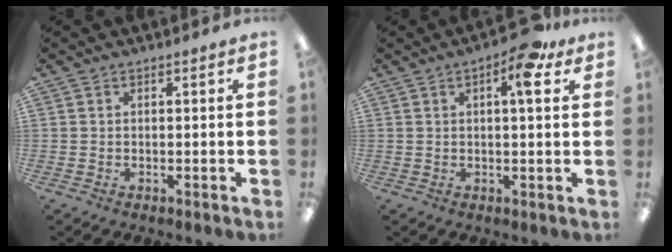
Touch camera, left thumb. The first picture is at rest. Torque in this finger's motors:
{"motor_torque": [0.04, 0.08, -0.24, 0.40, 0.09]}